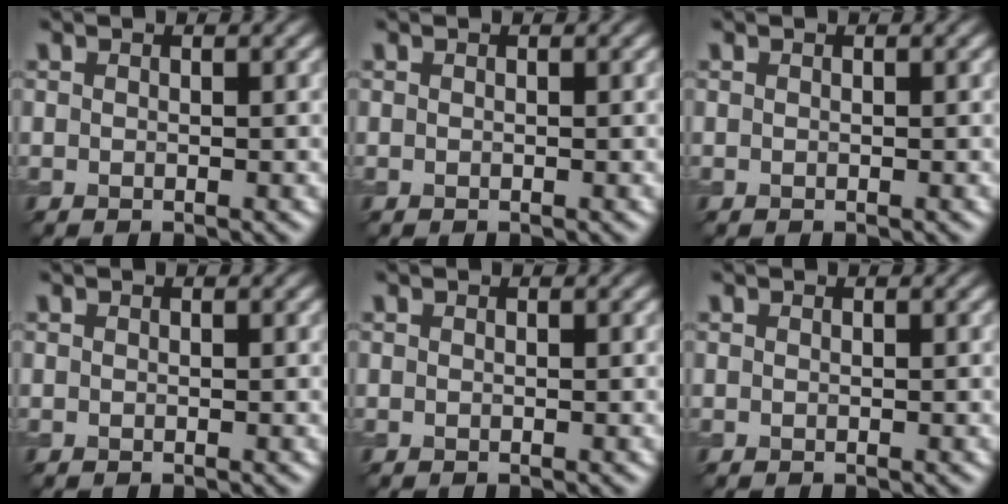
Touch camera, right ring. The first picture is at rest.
{"total": 0.0}
{"total": 0.0}
{"total": 0.0}
{"total": 0.0}
{"total": 0.0}